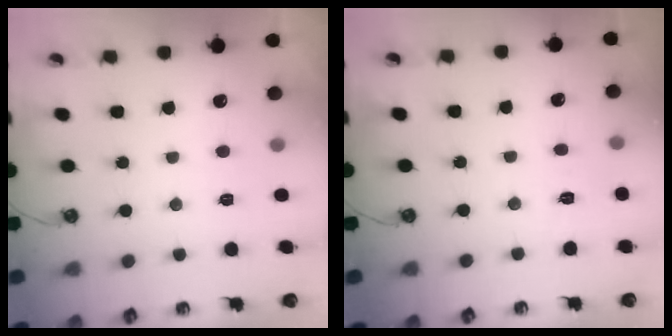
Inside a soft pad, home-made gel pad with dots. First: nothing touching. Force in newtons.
{"total": 3.1, "press": 3.0, "slide": 0.5}